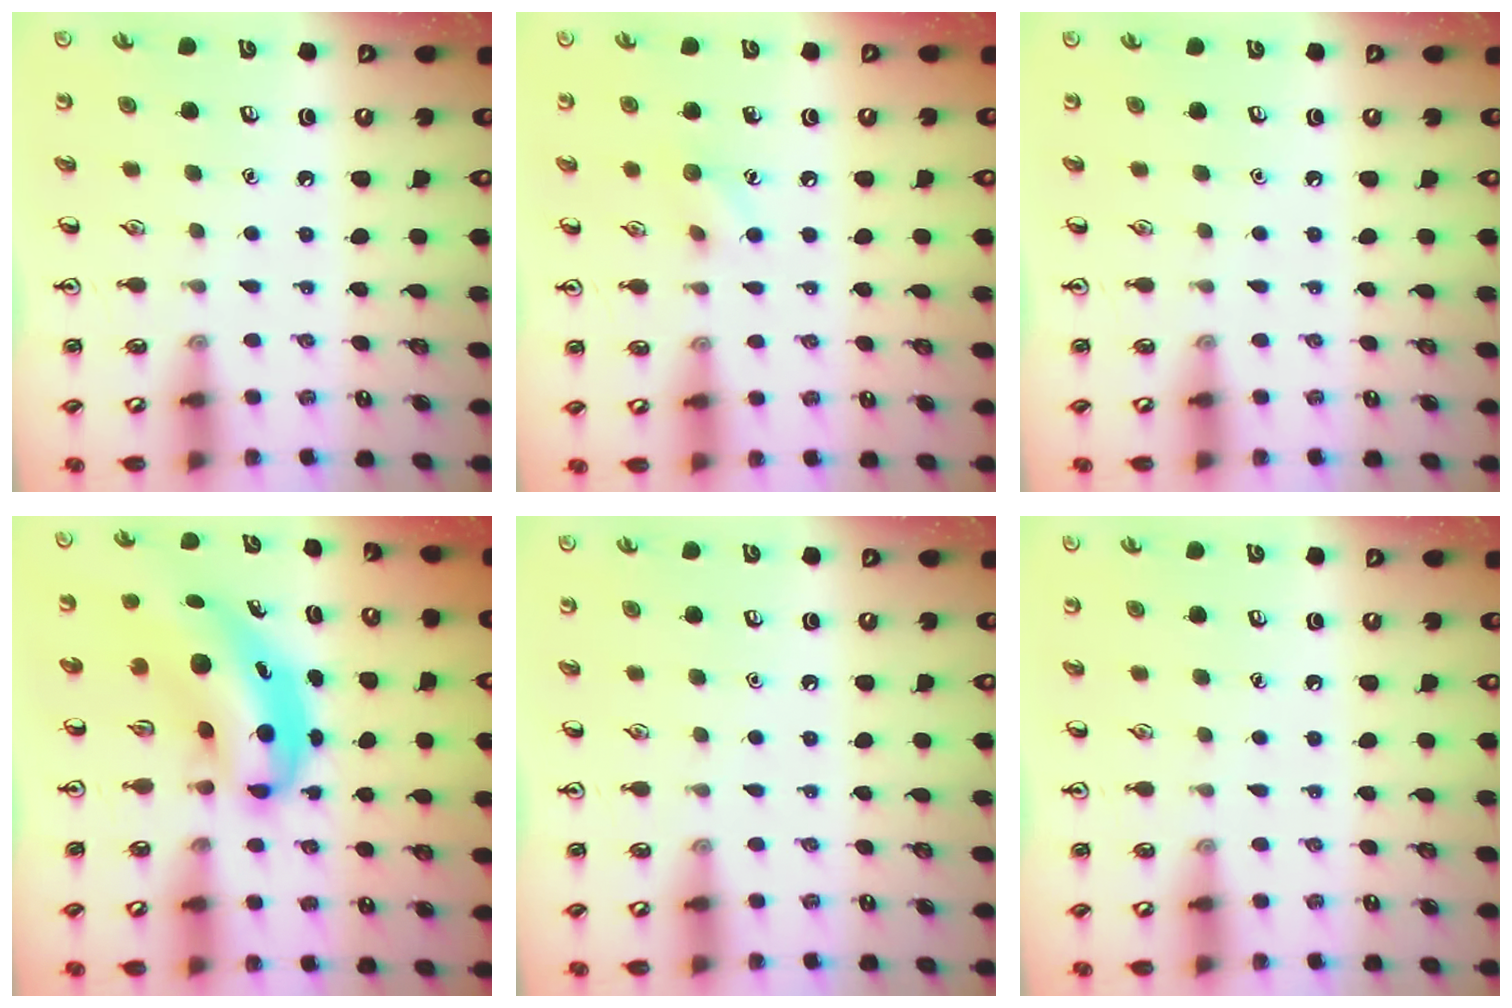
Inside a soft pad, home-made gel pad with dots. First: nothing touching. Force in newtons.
{"total": 5.9, "press": 5.7, "slide": 1.8}
{"total": 0.0}
{"total": 7.0, "press": 6.8, "slide": 1.7}
{"total": 0.0}
{"total": 0.0}